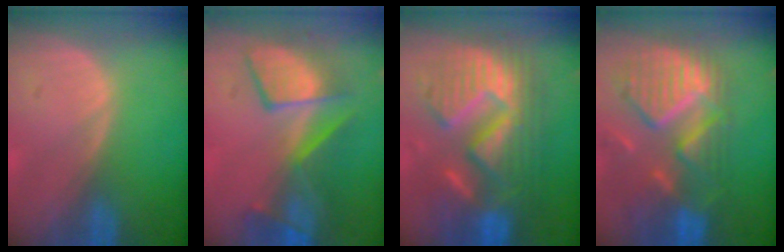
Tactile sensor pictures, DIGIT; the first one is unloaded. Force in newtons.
{"total": 8.8, "press": 8.8, "slide": 0.6}
{"total": 13.2, "press": 13.1, "slide": 1.3}
{"total": 11.9, "press": 10.3, "slide": 5.9}